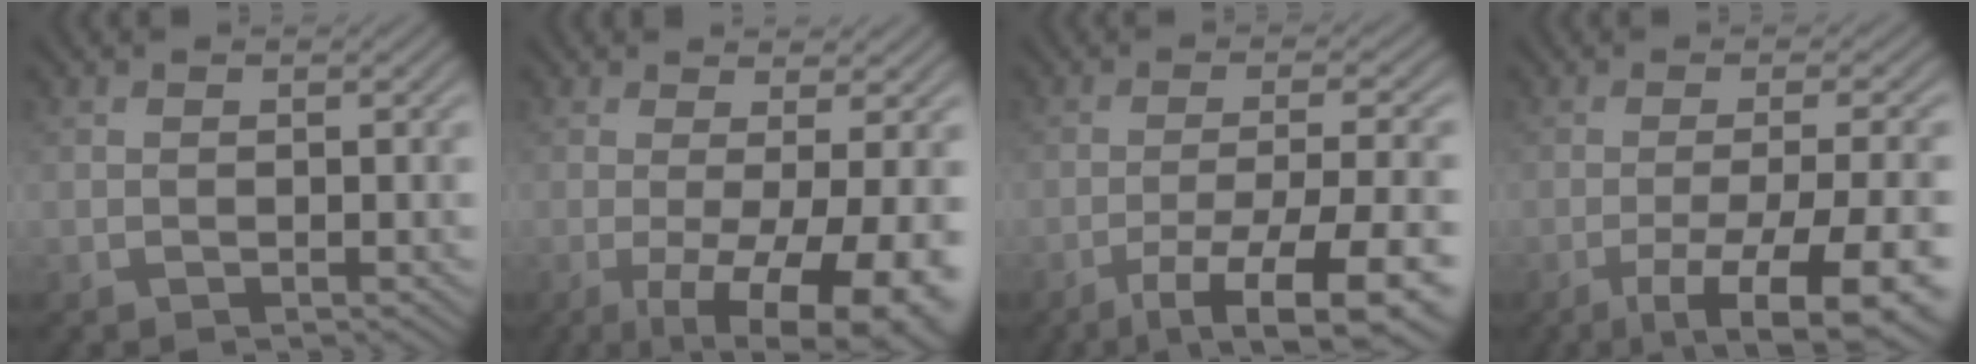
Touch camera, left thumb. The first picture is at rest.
{"total": 11.1, "force": [-2.5, 3.0, 10.3], "torque": [-0.133, 0.005, -0.028]}
{"total": 11.5, "force": [-6.5, 2.6, 9.2], "torque": [-0.160, -0.006, -0.090]}
{"total": 12.3, "force": [-5.9, 3.1, 10.3], "torque": [-0.152, -0.007, -0.077]}